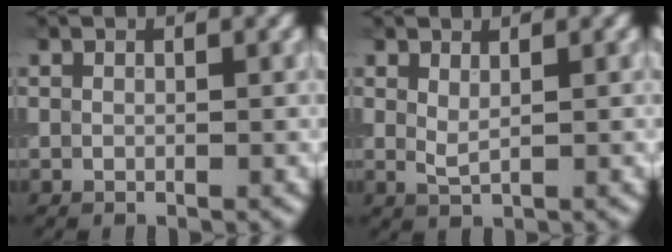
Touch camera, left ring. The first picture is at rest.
{"total": 1.2, "force": [0.7, 0.4, 0.9], "torque": [-0.023, -0.004, 0.016]}